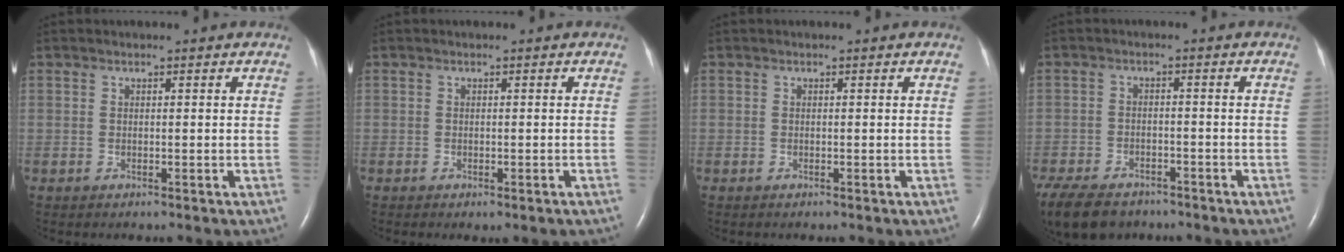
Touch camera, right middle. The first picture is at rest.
{"total": 0.9, "force": [-0.5, 0.1, 0.7], "torque": [-0.012, -0.003, -0.003]}
{"total": 0.0}
{"total": 14.0, "force": [-10.1, 7.4, 6.3], "torque": [-0.167, -0.028, -0.149]}